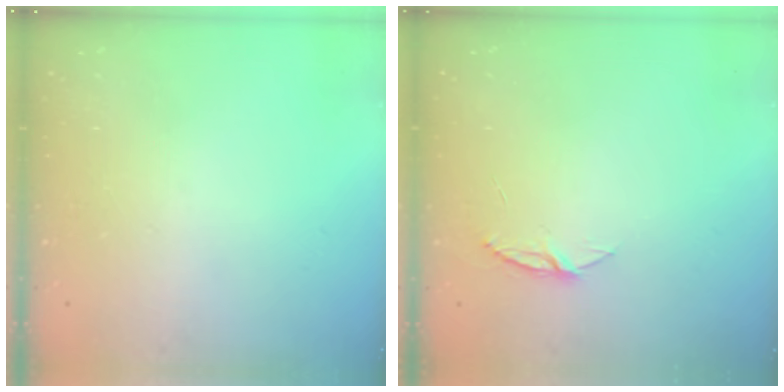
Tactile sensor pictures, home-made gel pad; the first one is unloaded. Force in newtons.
{"total": 4.6, "press": 4.5, "slide": 0.4}